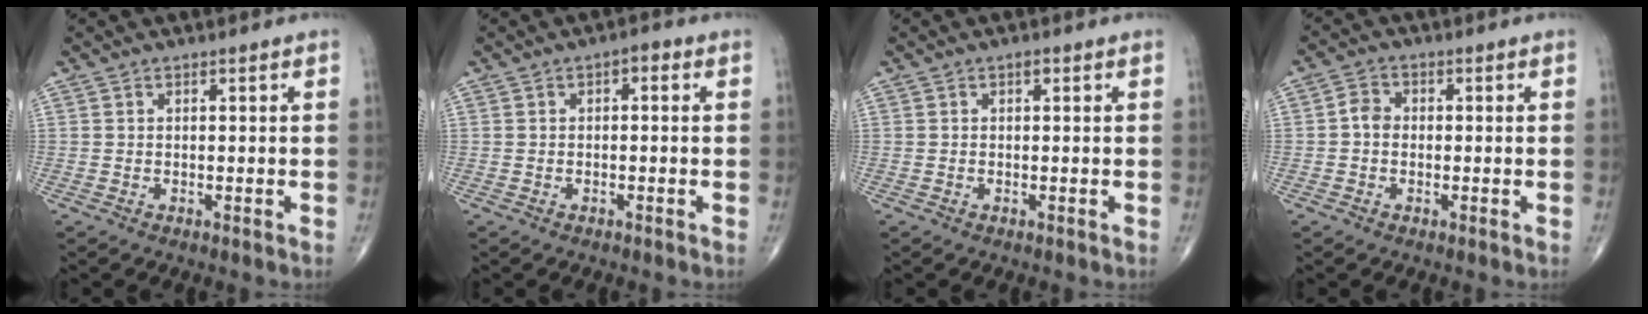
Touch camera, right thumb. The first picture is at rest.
{"total": 1.7, "force": [0.2, 1.0, 1.3], "torque": [-0.009, 0.011, -0.005]}
{"total": 0.8, "force": [0.3, 0.4, 0.6], "torque": [-0.007, 0.001, 0.004]}
{"total": 2.9, "force": [-0.3, 2.3, 1.6], "torque": [-0.022, 0.011, -0.014]}